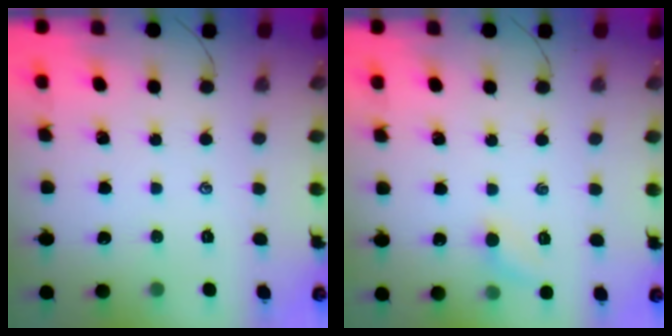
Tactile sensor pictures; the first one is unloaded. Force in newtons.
{"total": 6.9, "press": 6.7, "slide": 1.6}